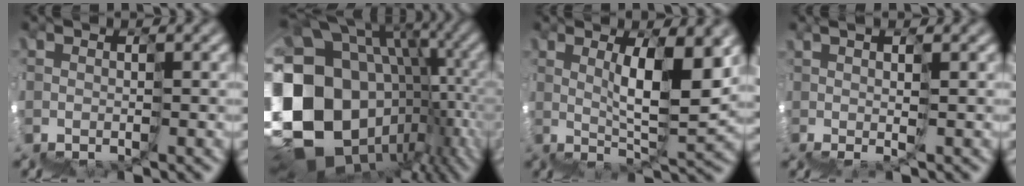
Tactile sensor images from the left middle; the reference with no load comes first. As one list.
[{"total": 14.5, "force": [-2.1, 12.2, 7.6], "torque": [-0.140, 0.012, -0.022]}, {"total": 4.5, "force": [3.3, -1.6, 2.6], "torque": [-0.037, 0.022, 0.062]}, {"total": 2.3, "force": [1.1, -1.1, 1.7], "torque": [-0.008, -0.003, 0.032]}]